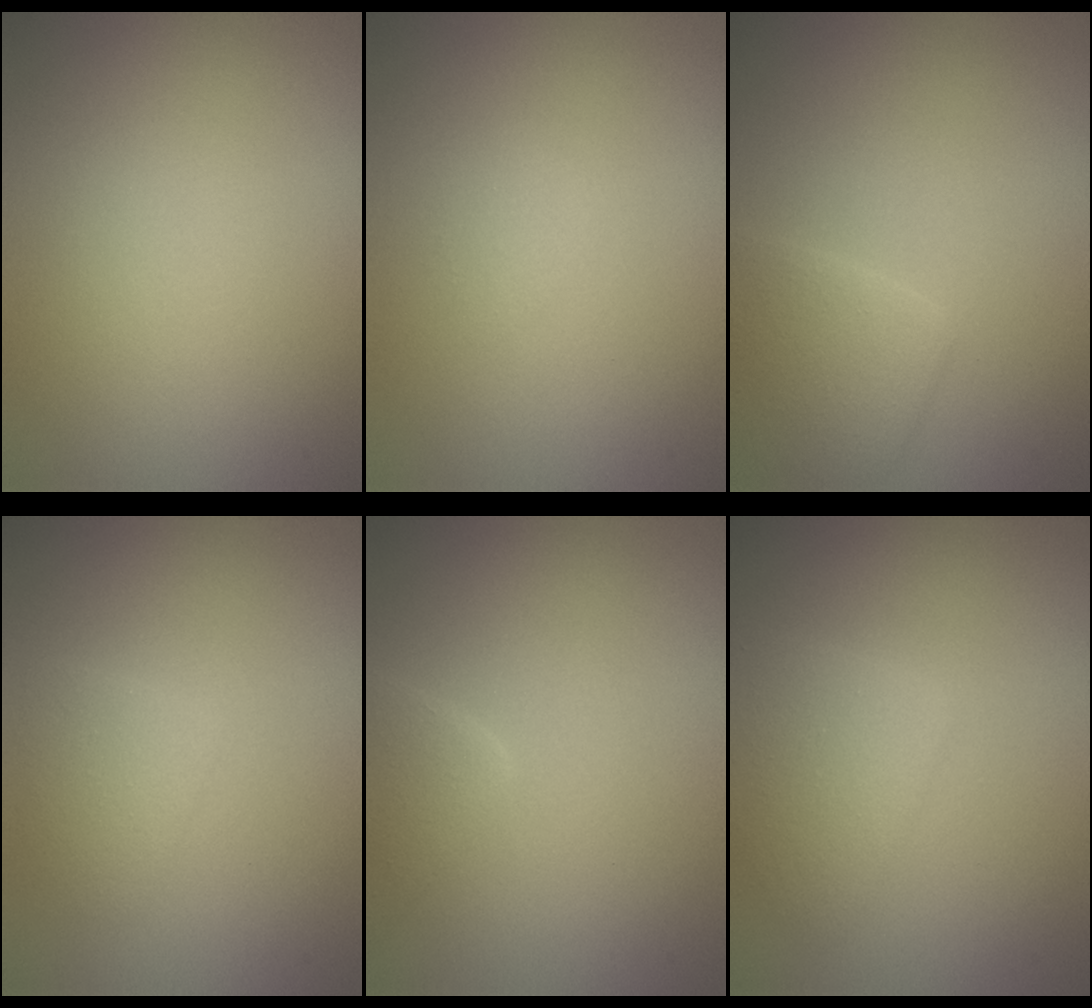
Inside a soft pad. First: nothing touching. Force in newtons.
{"total": 0.5, "press": 0.5, "slide": 0.0}
{"total": 2.9, "press": 2.9, "slide": 0.1}
{"total": 1.5, "press": 1.5, "slide": 0.1}
{"total": 2.2, "press": 2.2, "slide": 0.1}
{"total": 2.7, "press": 2.7, "slide": 0.1}